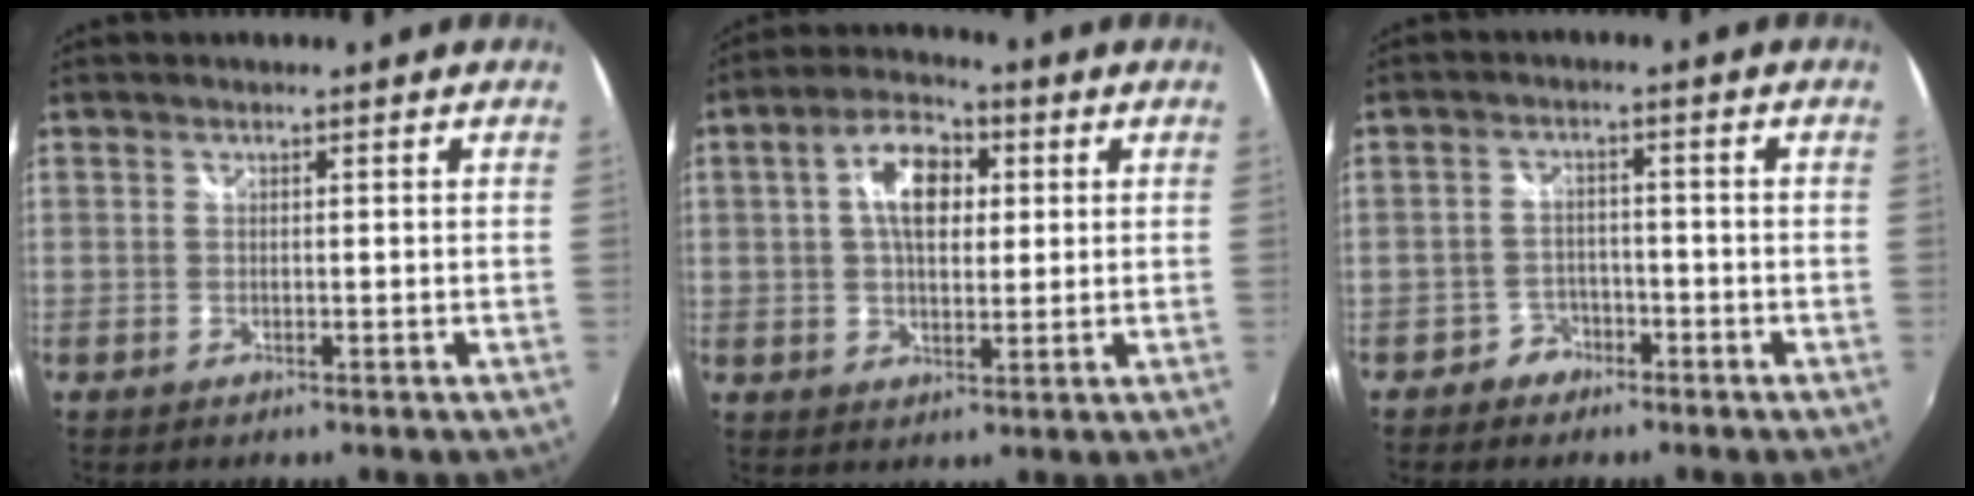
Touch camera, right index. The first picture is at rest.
{"total": 10.2, "force": [2.5, 5.7, 8.1], "torque": [-0.143, 0.027, 0.042]}
{"total": 3.8, "force": [-2.8, 2.6, 0.1], "torque": [-0.009, 0.012, -0.052]}